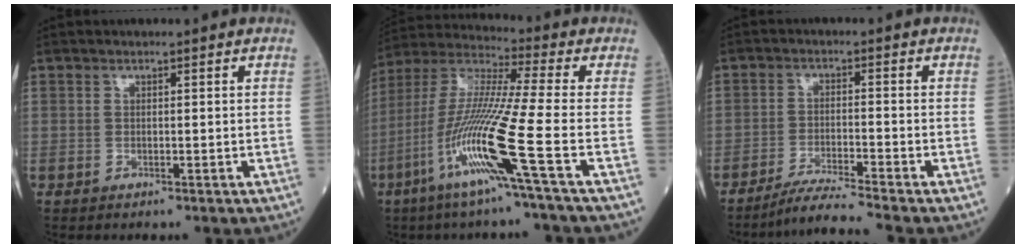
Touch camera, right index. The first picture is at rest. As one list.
[{"total": 15.4, "force": [-6.4, -1.8, 13.9], "torque": [-0.293, -0.022, -0.131]}, {"total": 5.8, "force": [-5.0, -2.0, 2.2], "torque": [-0.041, -0.025, -0.096]}]